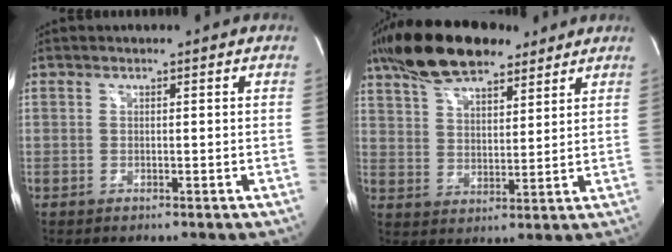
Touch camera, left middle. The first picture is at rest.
{"total": 15.0, "force": [11.3, 5.2, 8.4], "torque": [-0.168, 0.031, 0.200]}